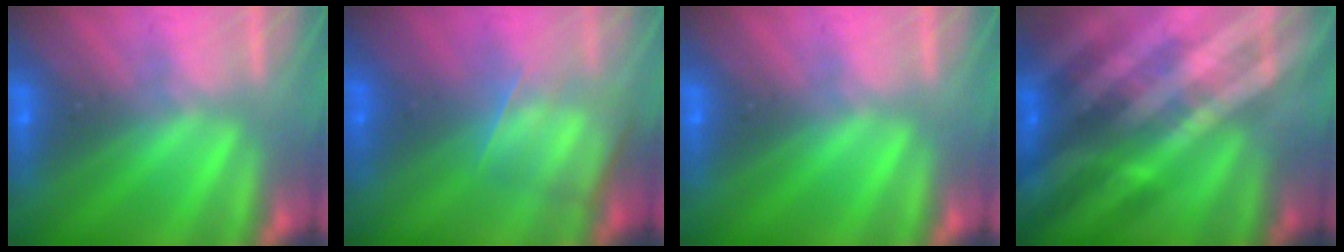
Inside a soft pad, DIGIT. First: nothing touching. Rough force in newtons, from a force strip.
{"total": 3.7}
{"total": 0.0}
{"total": 8.7}